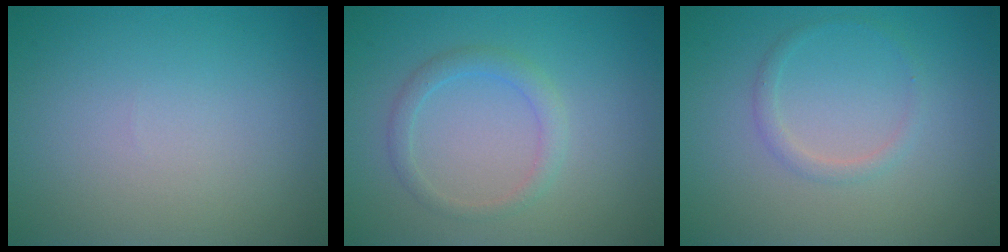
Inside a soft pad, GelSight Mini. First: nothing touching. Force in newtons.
{"total": 1.8, "press": 1.8, "slide": 0.1}
{"total": 1.2, "press": 1.2, "slide": 0.1}